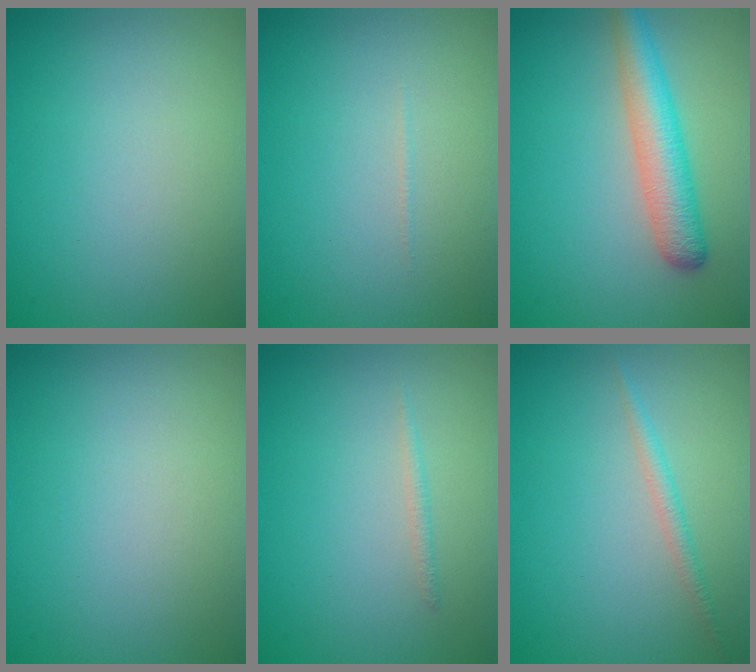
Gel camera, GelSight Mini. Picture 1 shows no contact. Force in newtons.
{"total": 0.6, "press": 0.6, "slide": 0.2}
{"total": 4.6, "press": 4.6, "slide": 0.2}
{"total": 0.0}
{"total": 0.7, "press": 0.7, "slide": 0.1}
{"total": 1.3, "press": 1.3, "slide": 0.1}